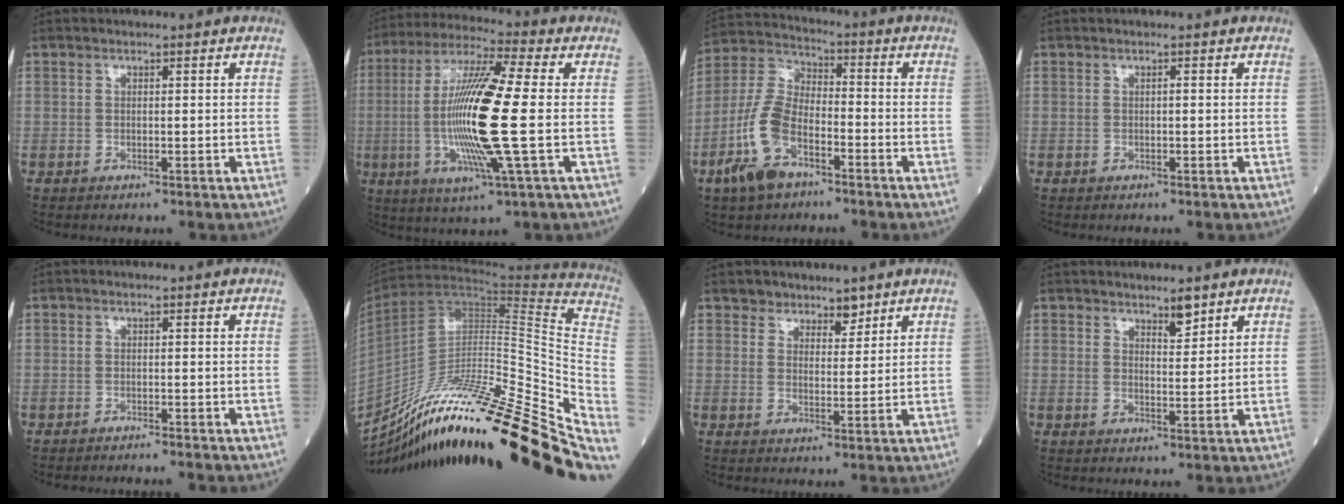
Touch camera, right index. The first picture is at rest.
{"total": 17.0, "force": [-1.4, 0.3, 17.0], "torque": [-0.345, -0.006, -0.035]}
{"total": 10.9, "force": [-5.6, 5.0, 7.9], "torque": [-0.194, 0.001, -0.110]}
{"total": 0.0}
{"total": 2.4, "force": [-2.2, -0.4, 0.8], "torque": [-0.009, 0.001, -0.026]}
{"total": 32.9, "force": [-23.1, 1.6, 23.5], "torque": [-0.256, -0.015, -0.361]}
{"total": 3.6, "force": [3.1, 1.9, 0.2], "torque": [0.009, -0.002, 0.049]}
{"total": 2.7, "force": [2.3, 0.6, 1.3], "torque": [-0.024, -0.004, 0.042]}